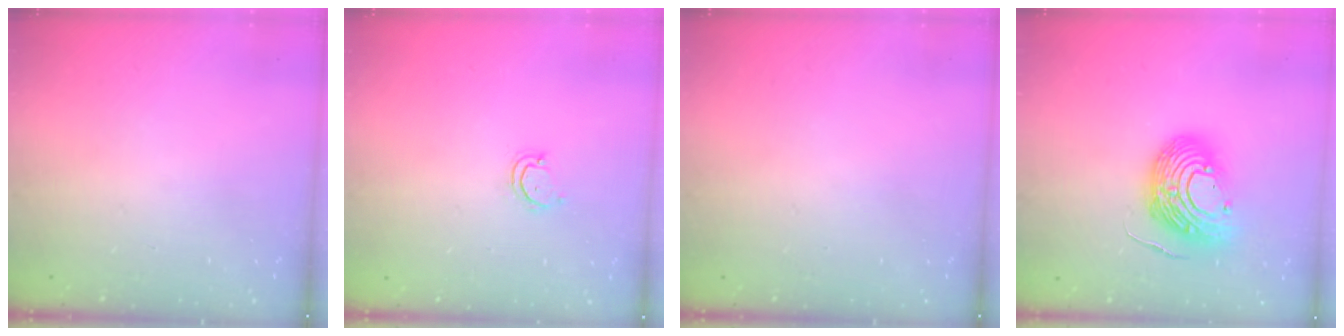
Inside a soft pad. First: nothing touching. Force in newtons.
{"total": 2.9, "press": 2.9, "slide": 0.3}
{"total": 0.0}
{"total": 14.0, "press": 13.9, "slide": 2.3}